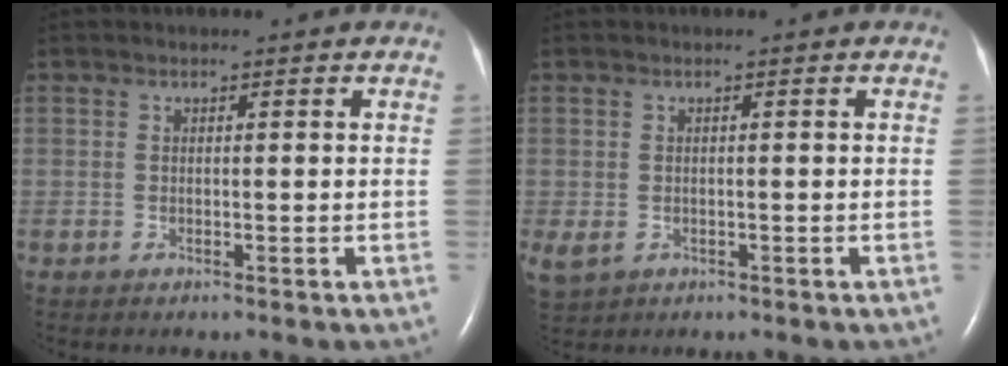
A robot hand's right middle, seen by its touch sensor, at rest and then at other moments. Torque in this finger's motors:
{"motor_torque": [1.85, -0.27, 1.05, 0.21]}